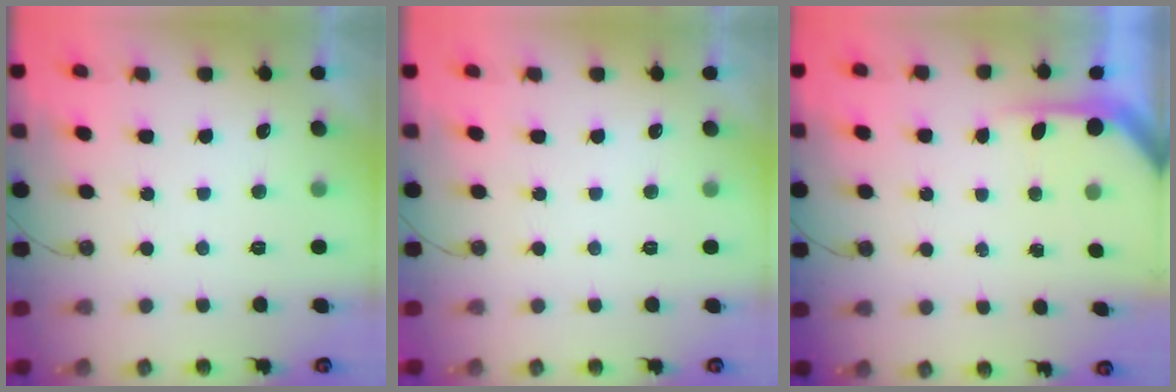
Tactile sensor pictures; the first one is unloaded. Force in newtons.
{"total": 0.0}
{"total": 4.6, "press": 4.5, "slide": 0.4}